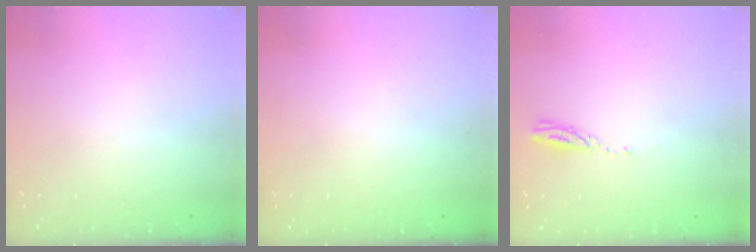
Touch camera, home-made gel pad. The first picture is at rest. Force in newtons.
{"total": 0.0}
{"total": 3.6, "press": 3.6, "slide": 0.2}